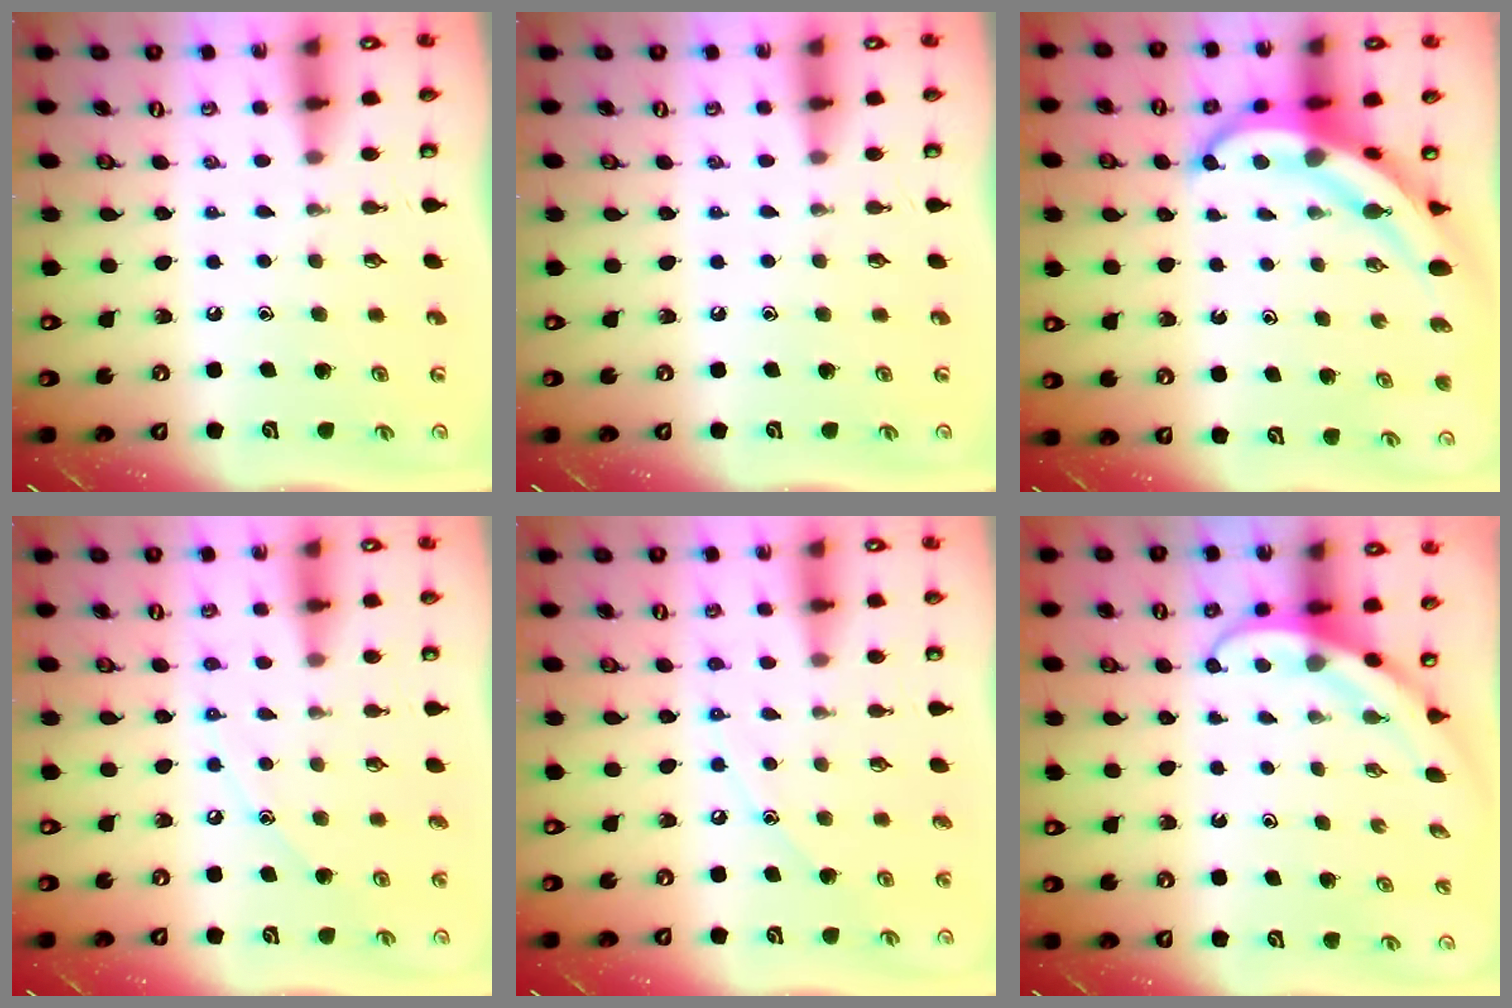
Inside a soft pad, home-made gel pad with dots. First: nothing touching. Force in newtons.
{"total": 0.0}
{"total": 8.7, "press": 8.6, "slide": 1.6}
{"total": 6.7, "press": 6.7, "slide": 0.5}
{"total": 6.7, "press": 6.7, "slide": 0.5}
{"total": 3.8, "press": 3.8, "slide": 0.3}